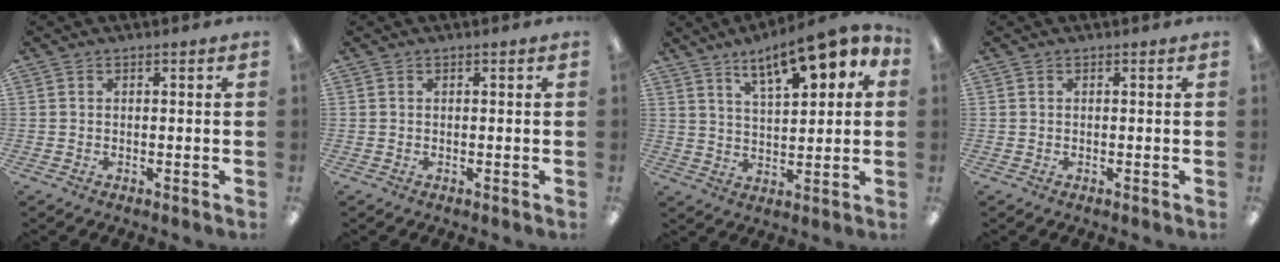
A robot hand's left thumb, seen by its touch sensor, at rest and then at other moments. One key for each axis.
{"total": 0.0}
{"total": 12.4, "fx": 8.5, "fy": 4.3, "fz": 7.8, "tx": -0.114, "ty": -0.042, "tz": 0.144}
{"total": 0.0}